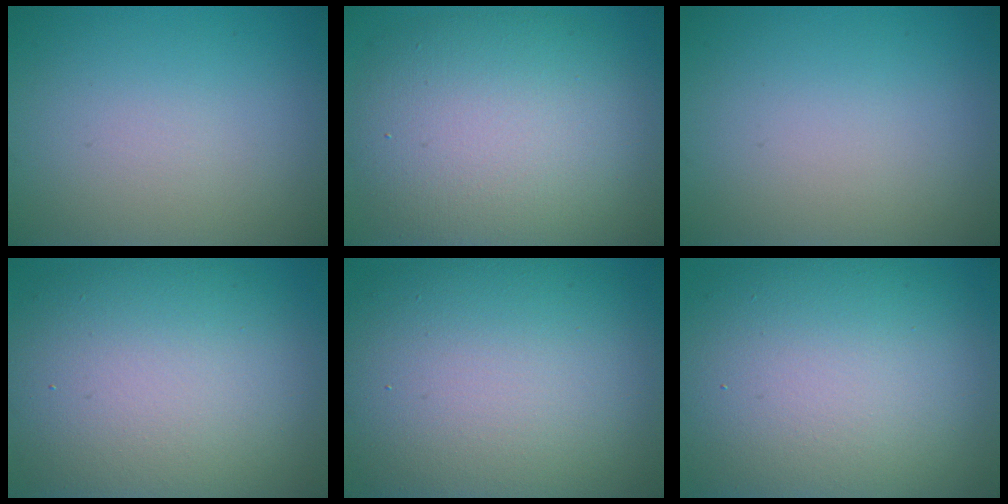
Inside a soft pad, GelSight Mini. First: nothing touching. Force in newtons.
{"total": 11.5, "press": 11.4, "slide": 0.6}
{"total": 0.0}
{"total": 13.5, "press": 13.4, "slide": 1.2}
{"total": 15.2, "press": 15.2, "slide": 1.1}
{"total": 15.1, "press": 15.1, "slide": 1.3}